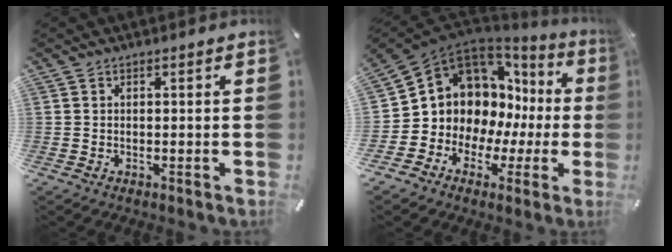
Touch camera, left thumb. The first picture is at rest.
{"total": 9.9, "force": [3.3, 8.9, 2.8], "torque": [-0.053, -0.059, 0.073]}